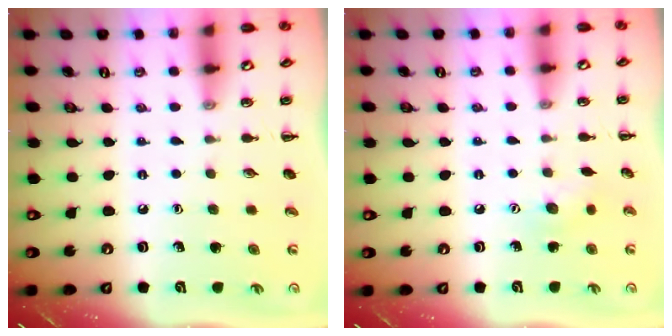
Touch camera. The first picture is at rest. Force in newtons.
{"total": 5.2, "press": 5.1, "slide": 1.1}